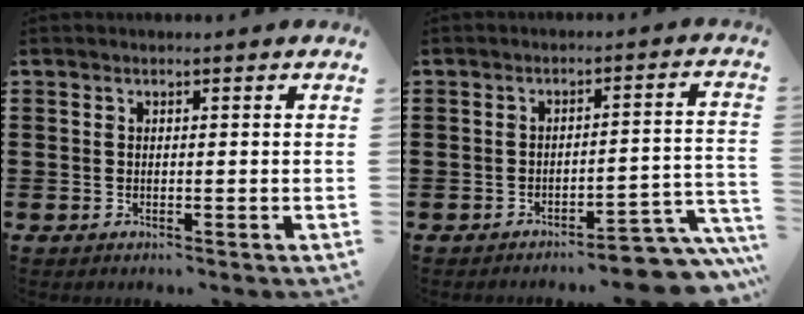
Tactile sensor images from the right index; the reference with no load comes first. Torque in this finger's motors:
{"motor_torque": [0.04, -0.02, -0.36, -0.21]}